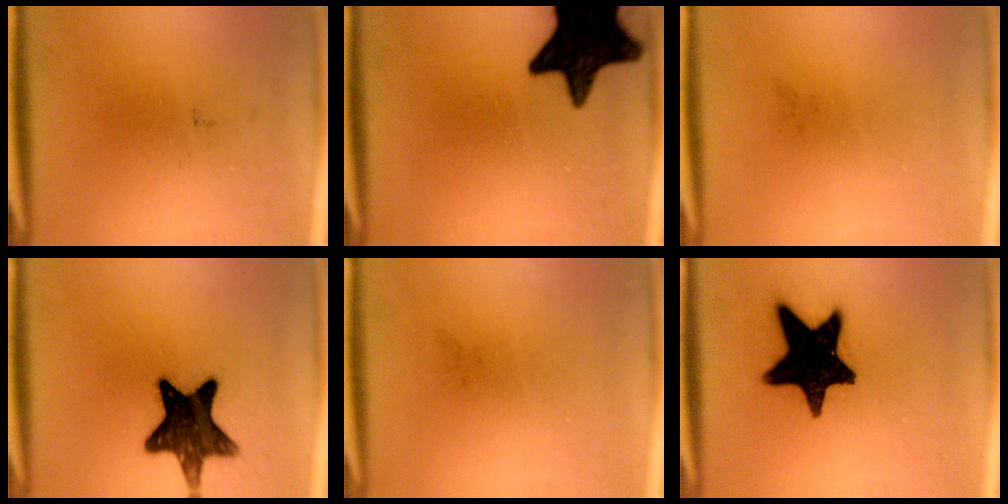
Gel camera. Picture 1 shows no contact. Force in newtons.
{"total": 17.6}
{"total": 0.0}
{"total": 13.3}
{"total": 0.0}
{"total": 18.8}